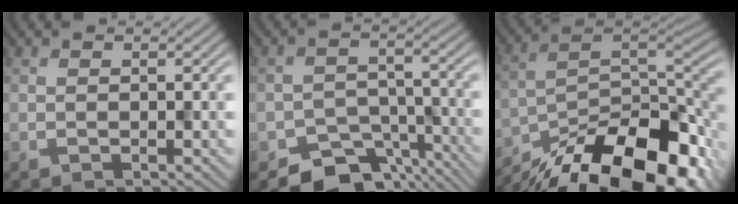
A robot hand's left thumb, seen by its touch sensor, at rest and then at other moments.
{"total": 7.1, "force": [-5.2, 4.2, 2.4], "torque": [-0.028, -0.009, -0.085]}
{"total": 18.2, "force": [-13.1, 7.0, 10.6], "torque": [-0.202, -0.028, -0.206]}